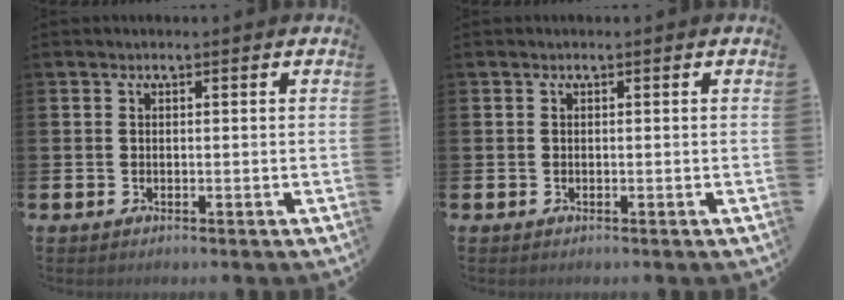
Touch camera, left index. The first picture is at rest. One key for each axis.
{"total": 0.0}